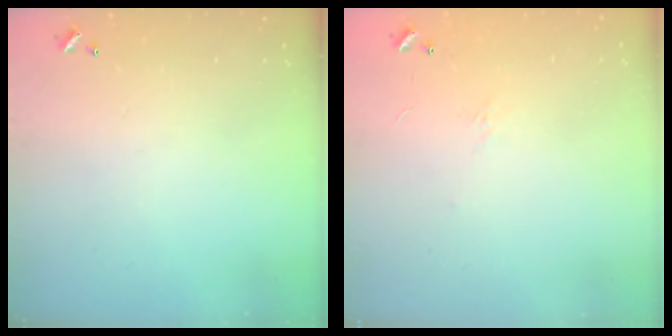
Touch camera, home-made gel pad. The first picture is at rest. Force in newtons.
{"total": 5.4, "press": 5.4, "slide": 0.8}